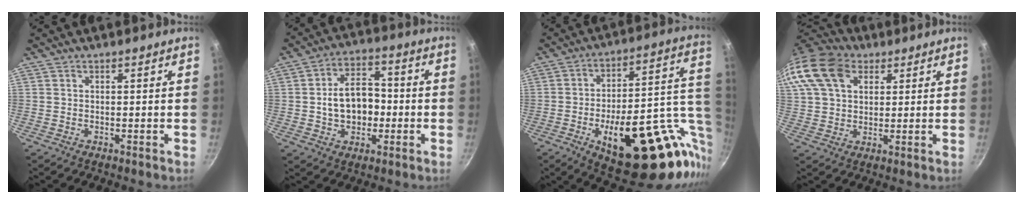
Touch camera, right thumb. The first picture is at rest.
{"total": 11.3, "force": [-1.0, 8.0, 7.8], "torque": [-0.100, 0.024, -0.020]}
{"total": 30.9, "force": [-8.0, 13.7, 26.5], "torque": [-0.320, 0.018, -0.096]}
{"total": 17.5, "force": [6.8, 12.5, 10.2], "torque": [-0.215, 0.024, 0.115]}